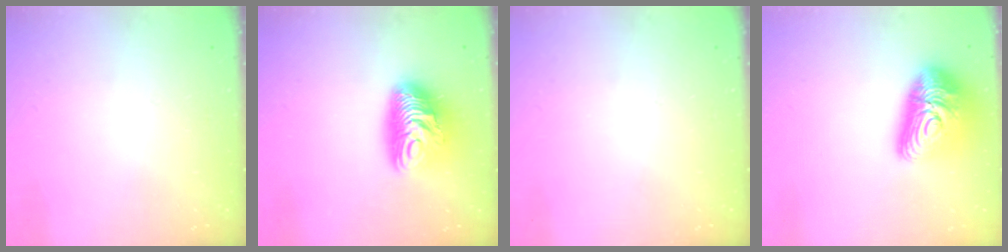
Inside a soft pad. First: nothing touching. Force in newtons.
{"total": 12.4, "press": 12.3, "slide": 0.9}
{"total": 0.0}
{"total": 15.9, "press": 15.9, "slide": 1.0}